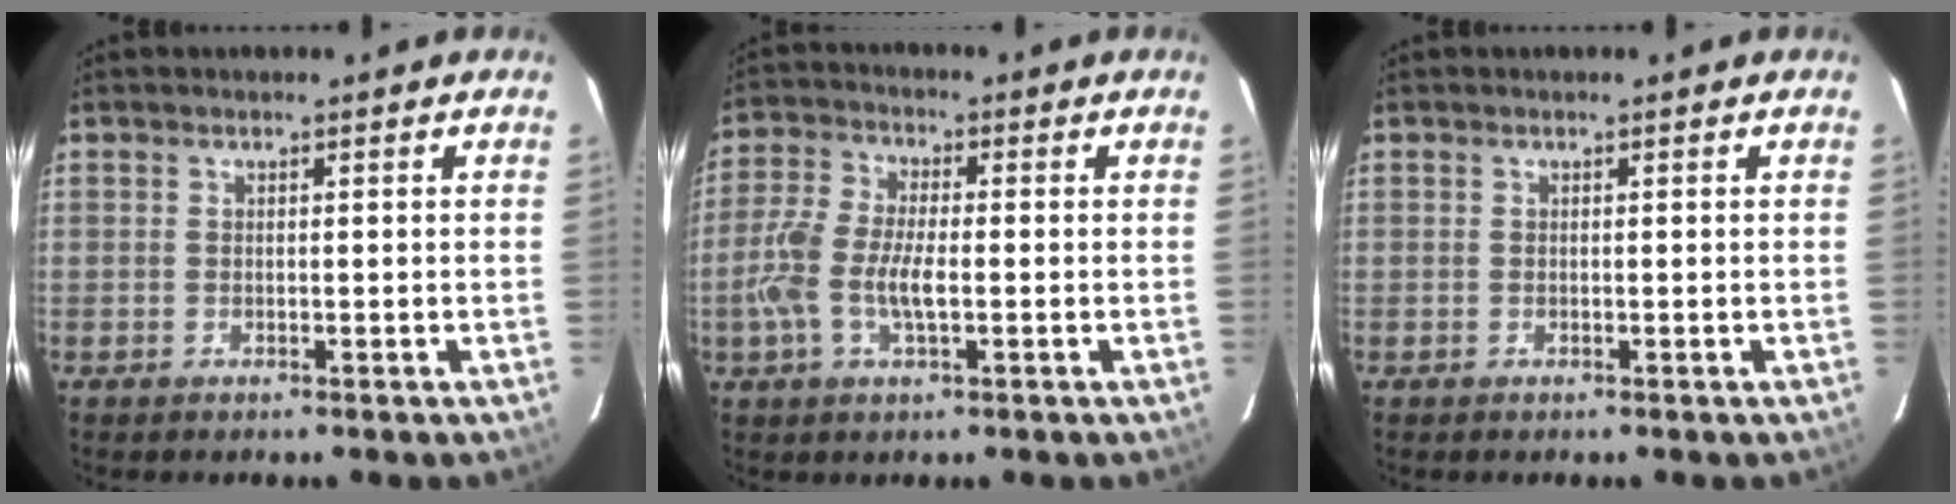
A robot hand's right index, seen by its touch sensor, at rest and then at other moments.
{"total": 8.8, "force": [-1.9, 3.5, 7.9], "torque": [-0.174, 0.004, -0.040]}
{"total": 0.0}